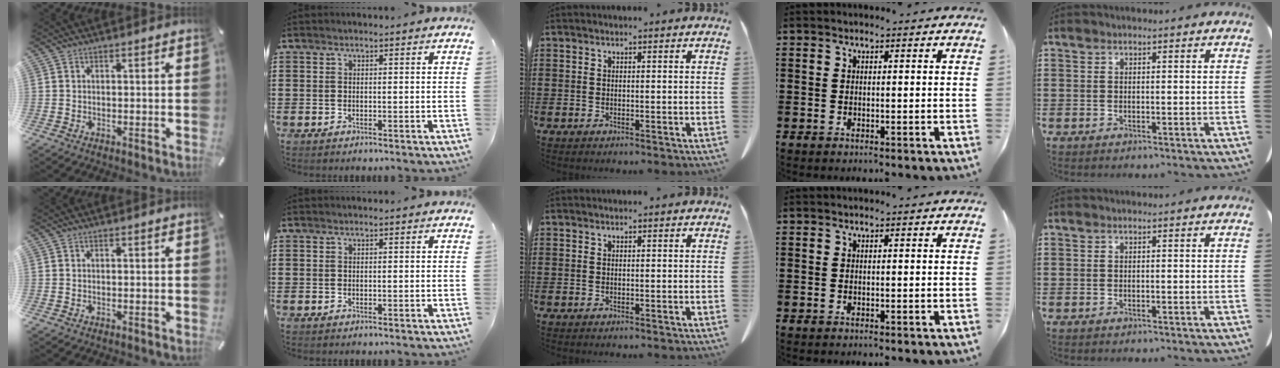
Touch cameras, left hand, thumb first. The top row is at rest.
{}